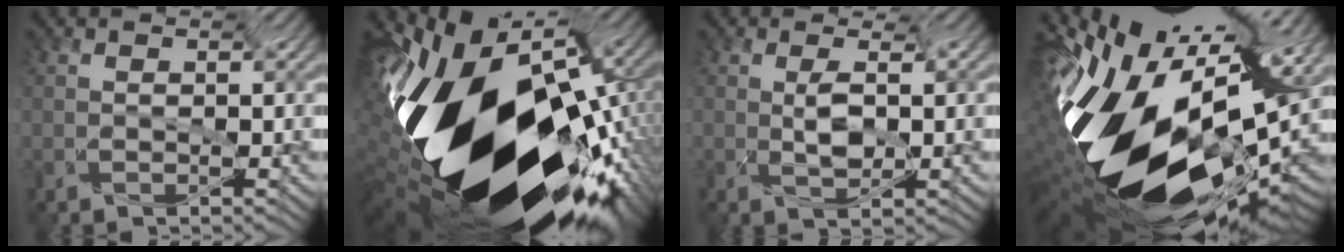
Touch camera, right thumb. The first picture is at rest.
{"total": 18.6, "force": [-7.2, 10.4, 13.6], "torque": [-0.253, -0.089, -0.098]}
{"total": 1.9, "force": [-1.4, 0.2, 1.3], "torque": [-0.031, -0.003, -0.026]}
{"total": 15.5, "force": [-3.9, 6.6, 13.5], "torque": [-0.264, -0.085, -0.050]}